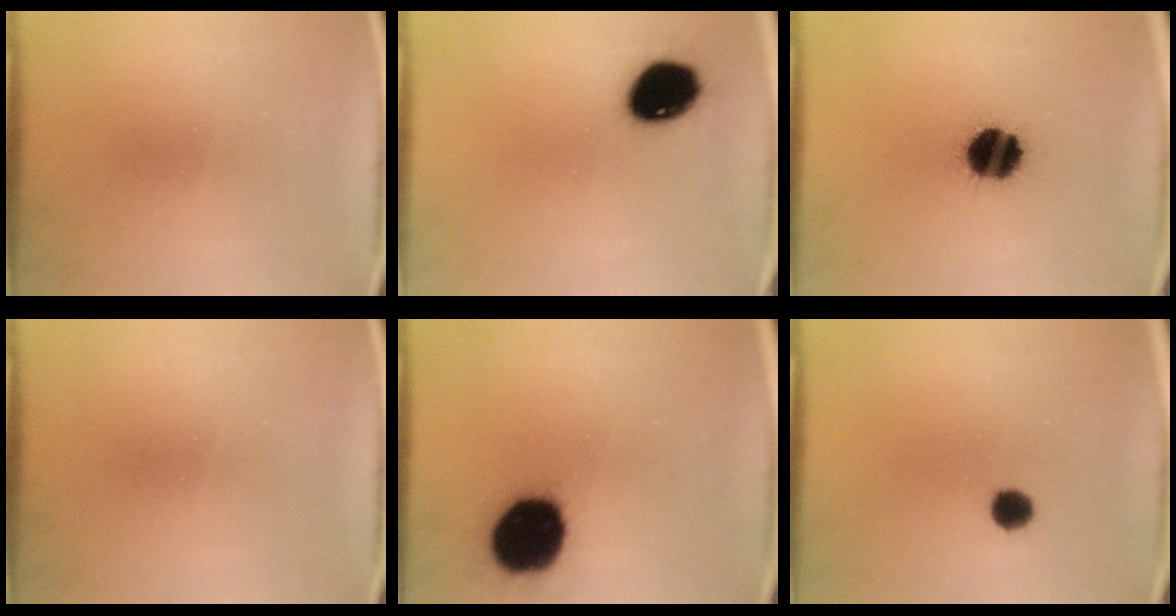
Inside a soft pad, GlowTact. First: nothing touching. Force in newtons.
{"total": 12.9}
{"total": 13.7}
{"total": 0.0}
{"total": 18.9}
{"total": 2.8}